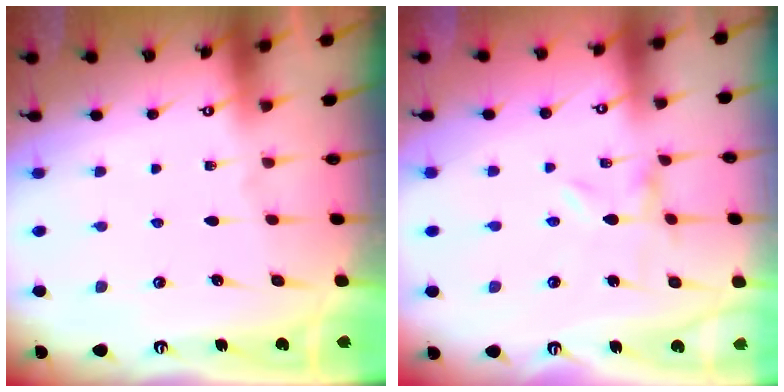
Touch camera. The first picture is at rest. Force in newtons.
{"total": 0.0}